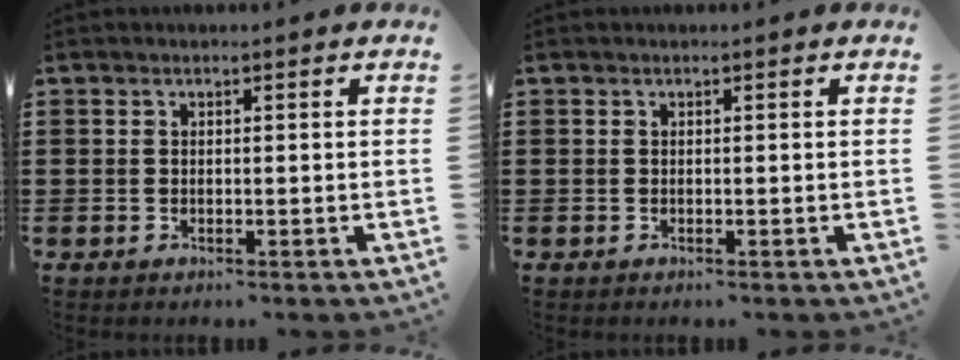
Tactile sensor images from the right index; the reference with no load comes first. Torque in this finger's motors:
{"motor_torque": [0.95, 0.64, 0.09, 0.01]}